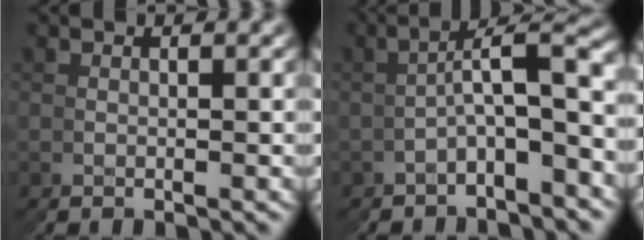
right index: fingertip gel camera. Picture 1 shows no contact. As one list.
[{"total": 5.0, "force": [-1.4, 2.1, 4.3], "torque": [-0.049, 0.000, -0.019]}]